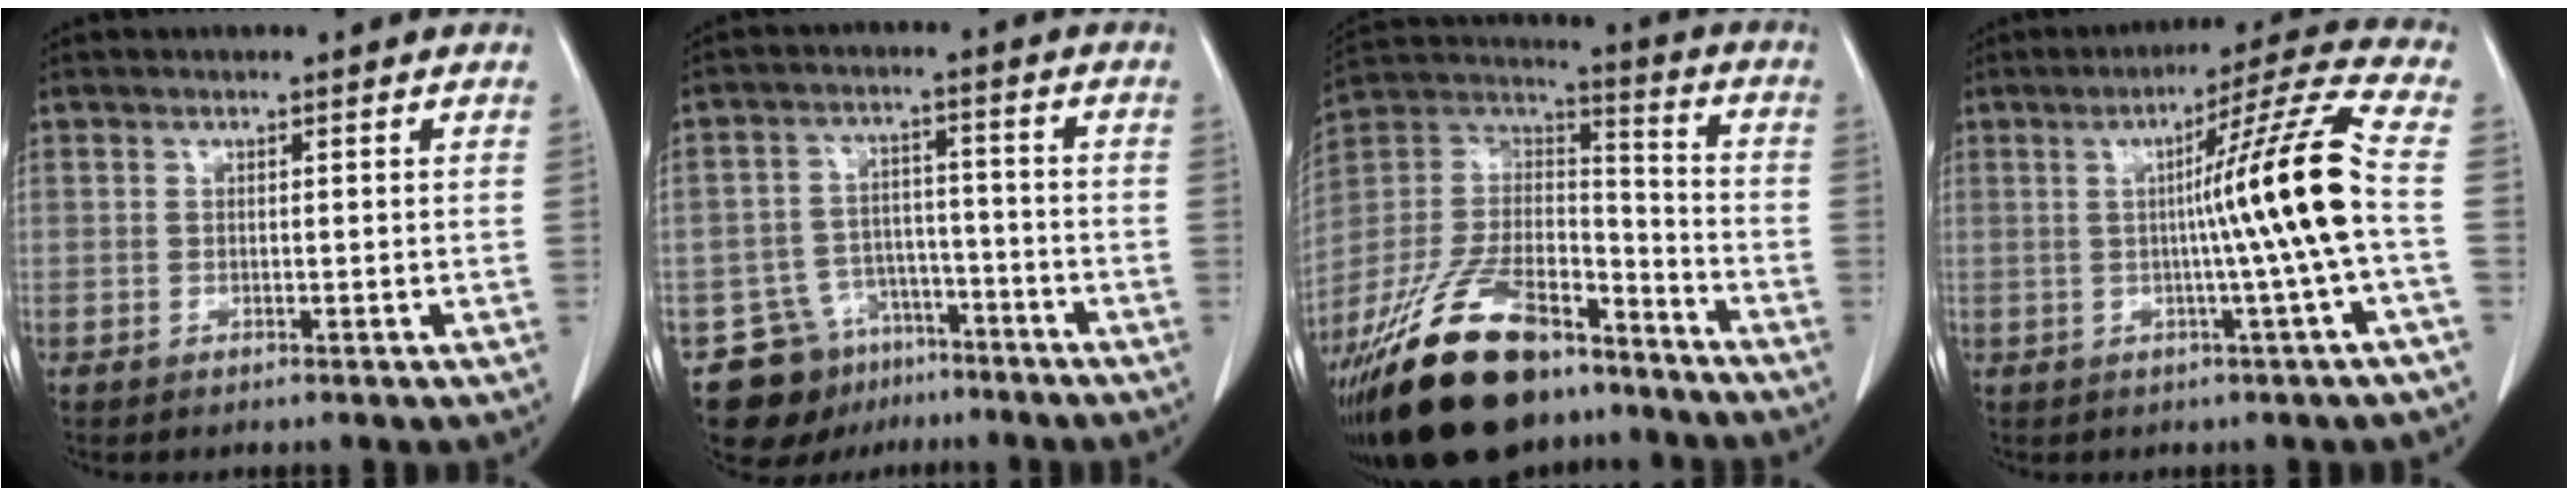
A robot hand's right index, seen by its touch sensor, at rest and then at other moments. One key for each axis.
{"total": 9.9, "fx": -6.7, "fy": 6.9, "fz": 2.1, "tx": -0.035, "ty": 0.032, "tz": -0.099}
{"total": 26.6, "fx": -19.0, "fy": 11.1, "fz": 15.0, "tx": -0.332, "ty": -0.009, "tz": -0.335}
{"total": 12.4, "fx": -0.8, "fy": -2.7, "fz": 12.0, "tx": -0.175, "ty": 0.006, "tz": -0.010}